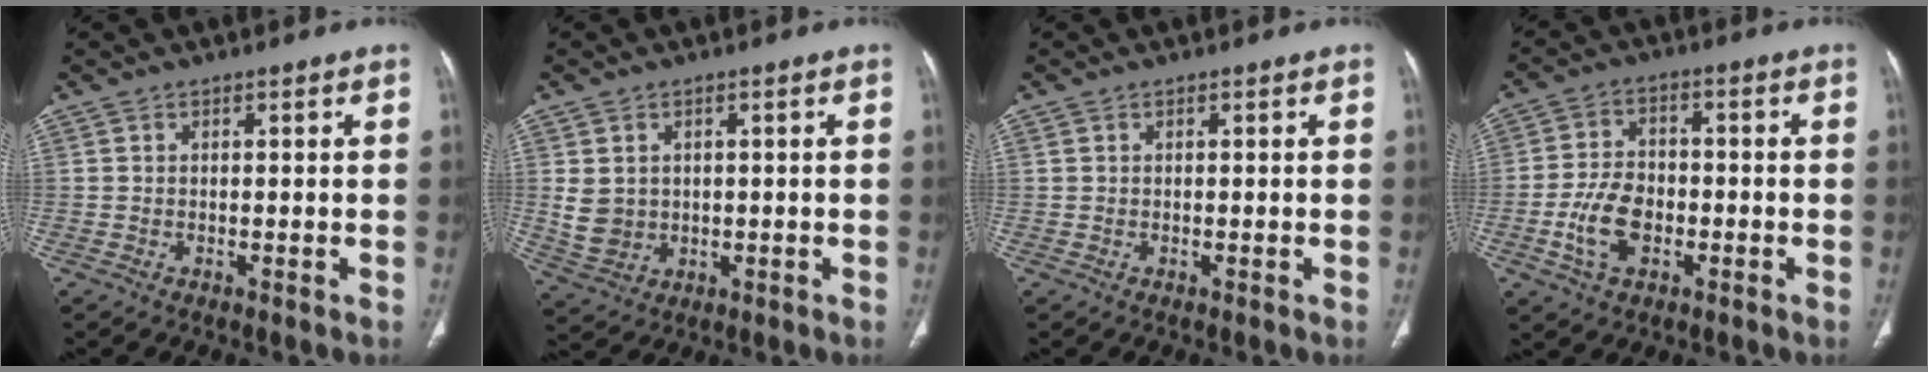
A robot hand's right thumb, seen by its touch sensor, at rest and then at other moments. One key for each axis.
{"total": 5.2, "fx": 0.7, "fy": 4.4, "fz": 2.8, "tx": -0.043, "ty": -0.007, "tz": 0.030}
{"total": 0.0}
{"total": 8.8, "fx": -2.9, "fy": 5.6, "fz": 6.1, "tx": -0.112, "ty": 0.017, "tz": -0.053}